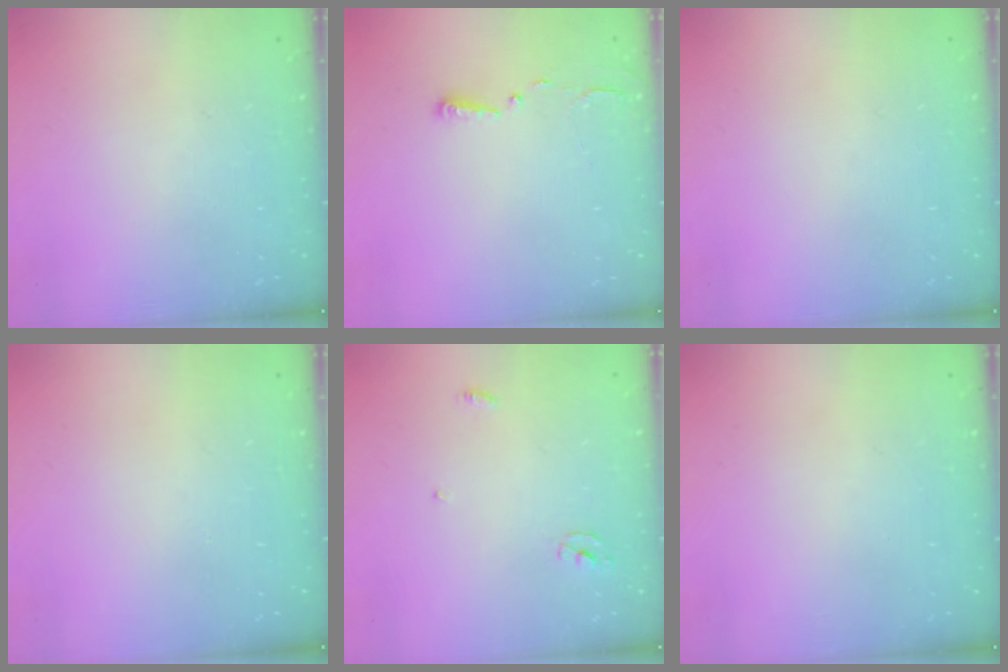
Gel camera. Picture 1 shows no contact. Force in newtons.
{"total": 2.7, "press": 2.7, "slide": 0.4}
{"total": 0.0}
{"total": 0.0}
{"total": 2.3, "press": 2.3, "slide": 0.1}
{"total": 0.0}